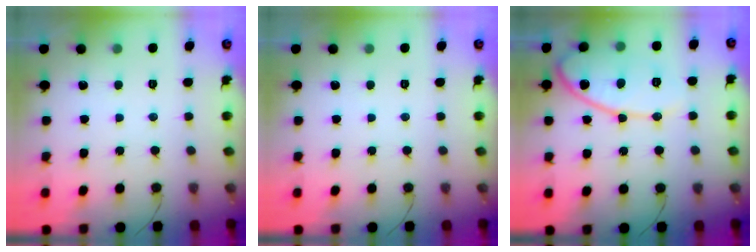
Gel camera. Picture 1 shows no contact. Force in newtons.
{"total": 0.0}
{"total": 13.5, "press": 13.5, "slide": 1.2}